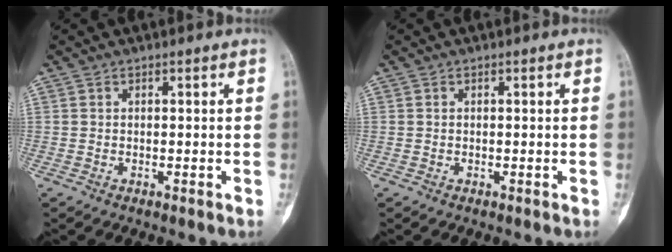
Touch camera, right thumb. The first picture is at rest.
{"total": 0.0}